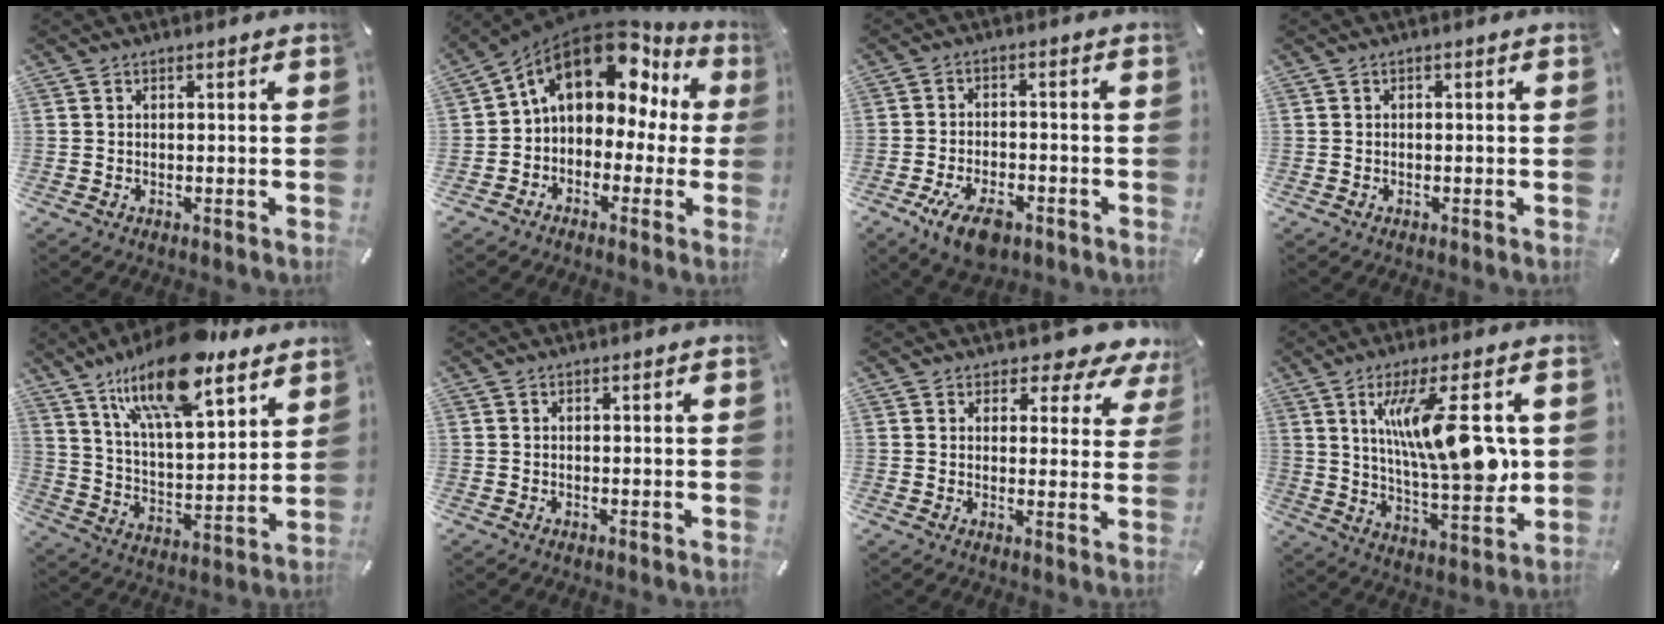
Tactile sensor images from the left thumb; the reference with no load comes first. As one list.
[{"total": 15.1, "force": [6.8, 9.9, 9.1], "torque": [-0.142, -0.036, 0.112]}, {"total": 7.8, "force": [-4.2, 4.2, 5.1], "torque": [-0.107, 0.013, -0.074]}, {"total": 0.0}, {"total": 20.7, "force": [15.0, 7.7, 12.0], "torque": [-0.215, -0.078, 0.258]}, {"total": 0.0}, {"total": 6.1, "force": [4.8, 3.2, 2.0], "torque": [-0.021, -0.042, 0.080]}, {"total": 17.7, "force": [5.0, 4.9, 16.3], "torque": [-0.285, -0.017, 0.070]}]